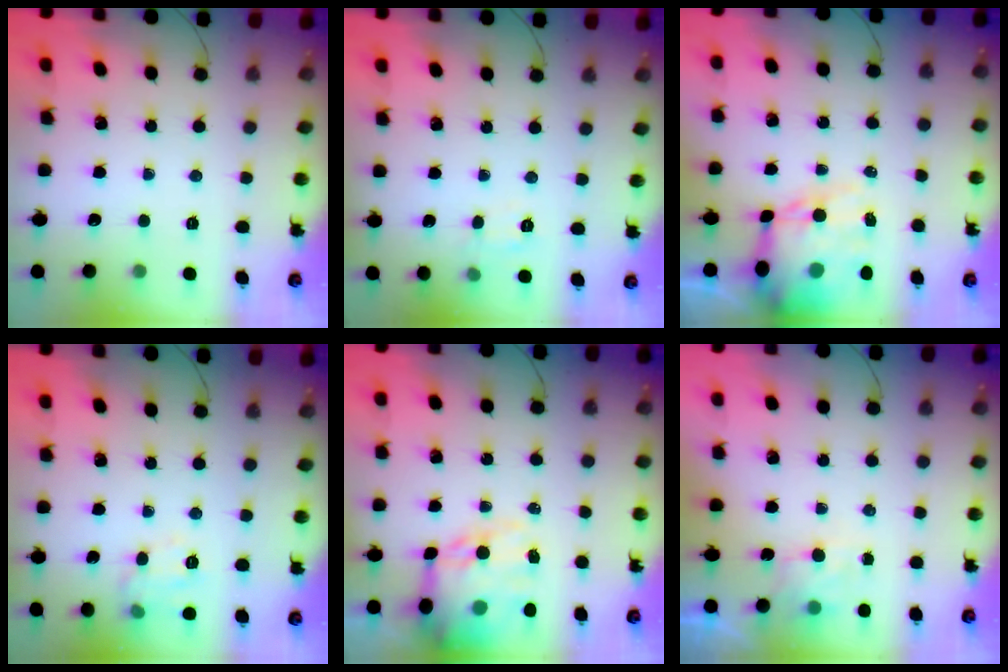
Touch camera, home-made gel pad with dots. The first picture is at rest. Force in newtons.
{"total": 5.7, "press": 5.5, "slide": 1.5}
{"total": 14.3, "press": 13.8, "slide": 3.7}
{"total": 8.7, "press": 8.7, "slide": 0.6}
{"total": 16.3, "press": 15.9, "slide": 3.6}
{"total": 5.5, "press": 5.4, "slide": 1.2}